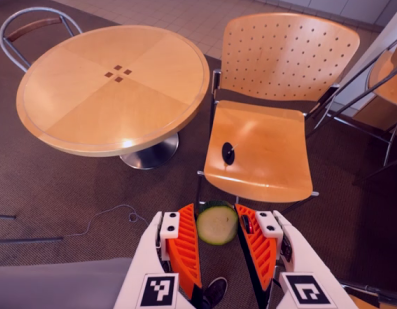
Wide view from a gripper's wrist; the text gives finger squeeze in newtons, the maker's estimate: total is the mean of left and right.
{"total": 8.4, "left": 7.7, "right": 9.1}